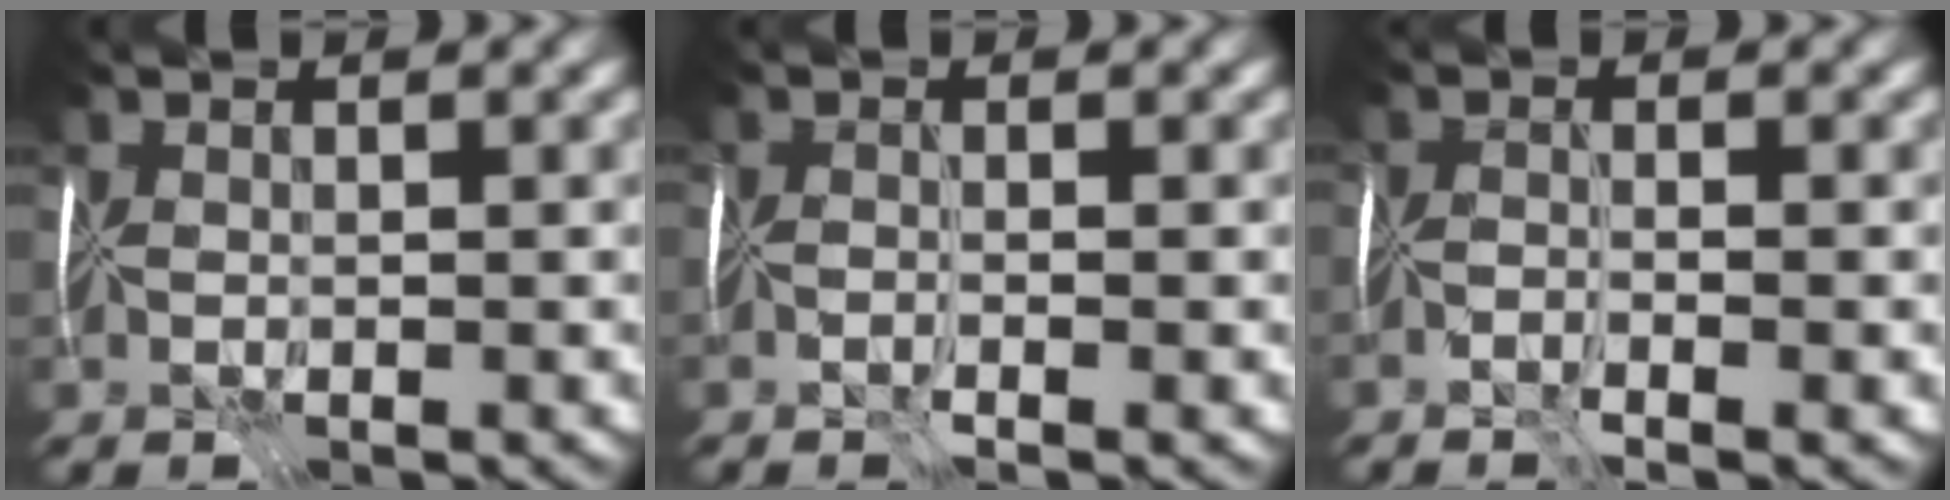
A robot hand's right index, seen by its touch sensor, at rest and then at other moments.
{"total": 1.8, "force": [-1.5, -1.0, 0.1], "torque": [-0.006, -0.010, -0.024]}
{"total": 2.3, "force": [-2.0, -1.0, 0.5], "torque": [-0.015, -0.010, -0.038]}